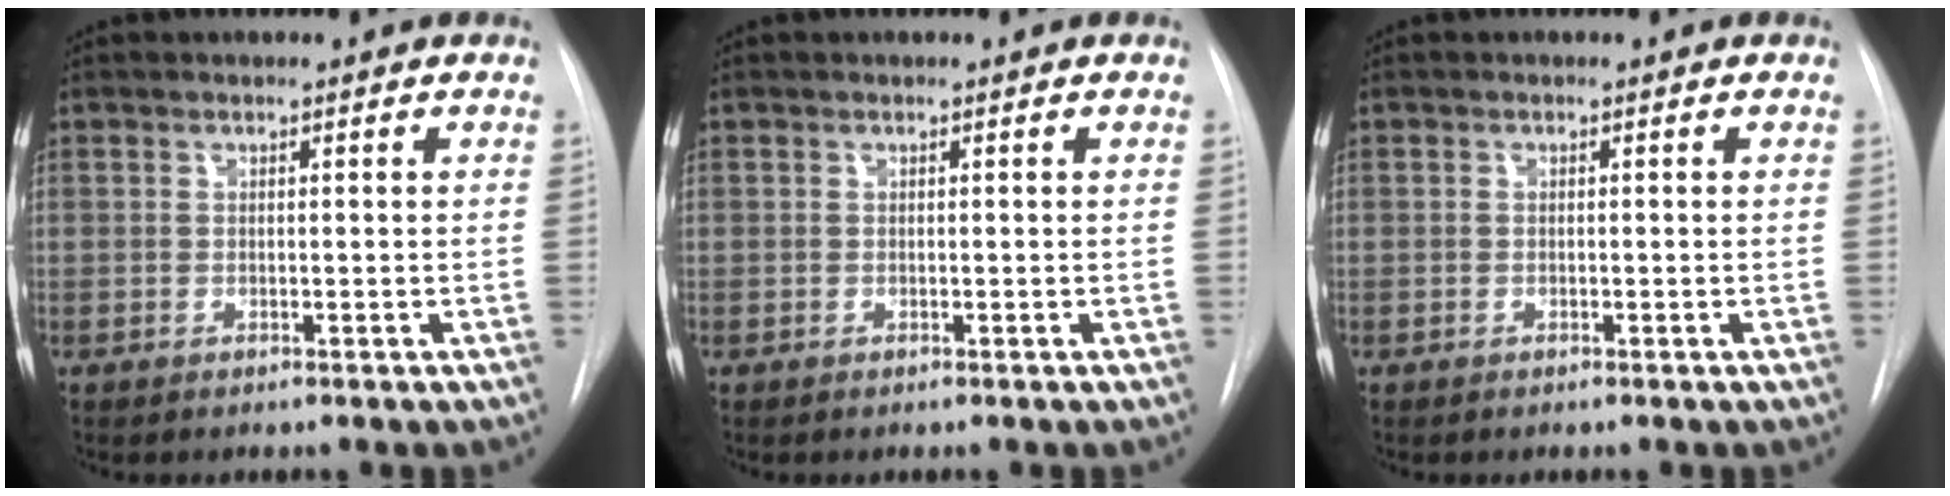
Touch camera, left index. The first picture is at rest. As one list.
[{"total": 0.0}, {"total": 0.0}]